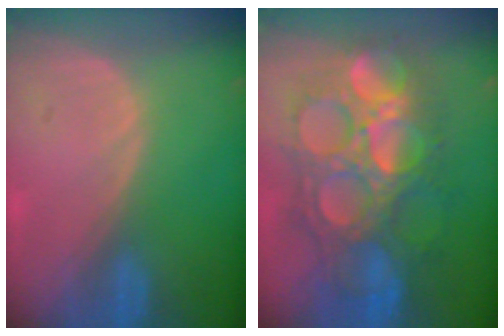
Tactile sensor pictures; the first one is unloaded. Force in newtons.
{"total": 13.4, "press": 13.3, "slide": 1.5}